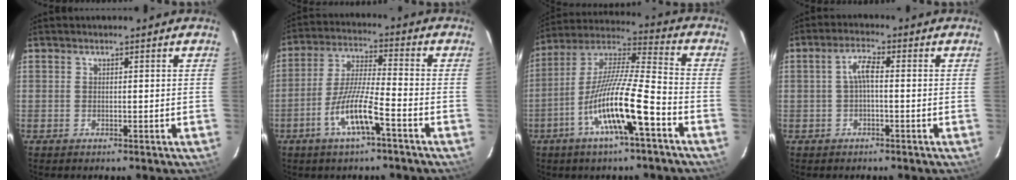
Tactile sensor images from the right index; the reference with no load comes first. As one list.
[{"total": 9.6, "force": [-5.0, 0.8, 8.2], "torque": [-0.173, -0.003, -0.095]}, {"total": 14.9, "force": [-6.8, 1.5, 13.2], "torque": [-0.257, -0.011, -0.132]}, {"total": 3.3, "force": [-0.4, 0.8, 3.1], "torque": [-0.065, 0.012, -0.006]}]